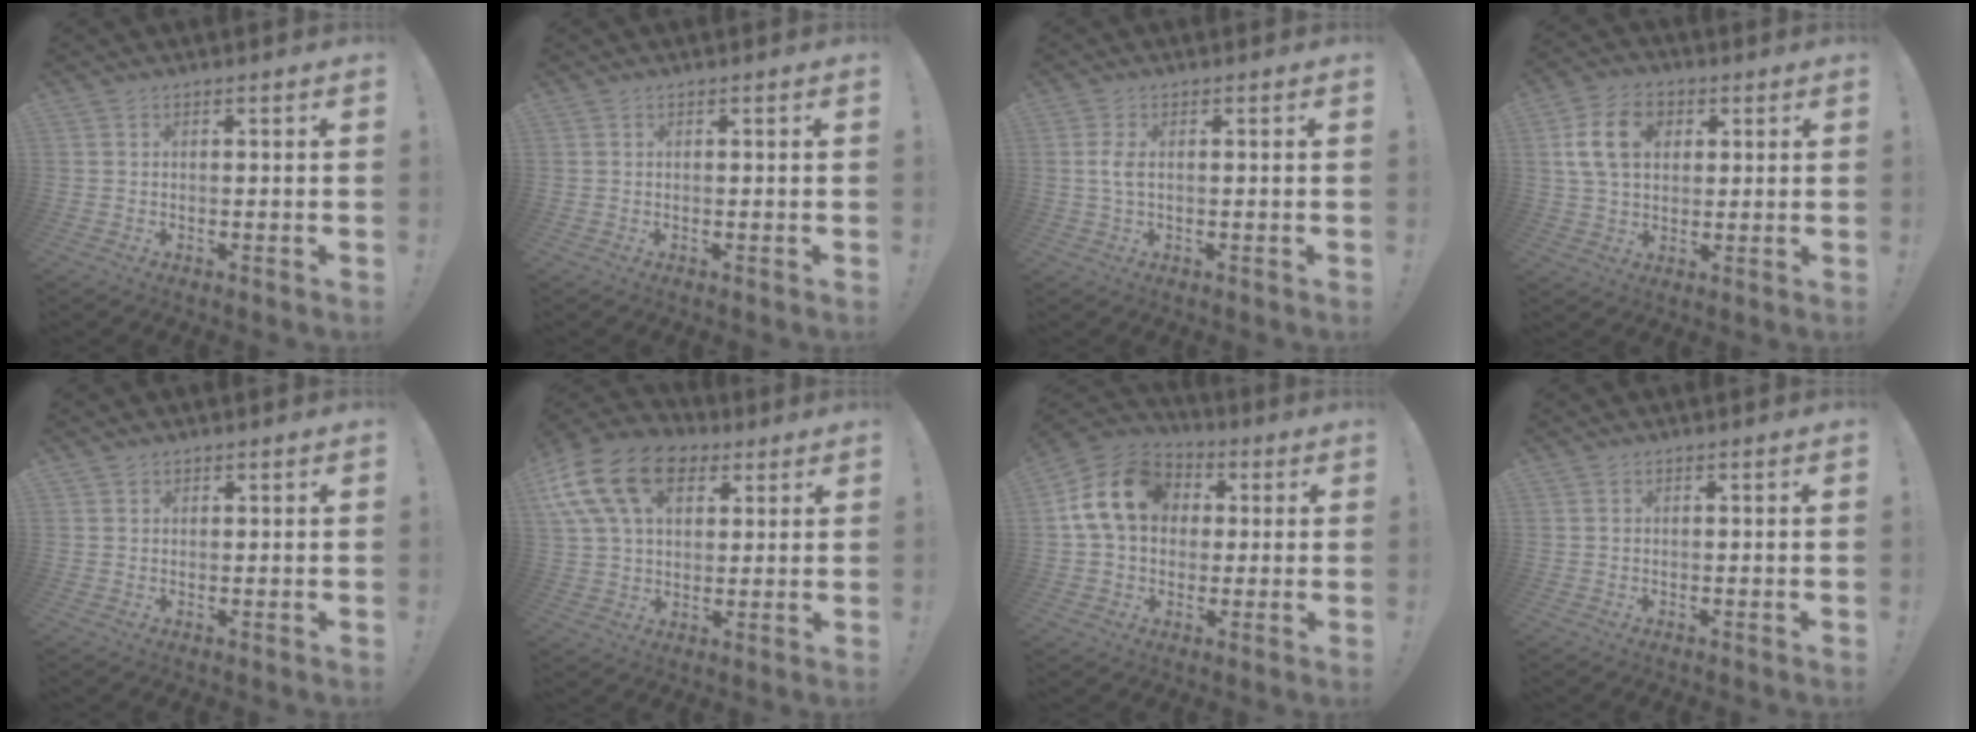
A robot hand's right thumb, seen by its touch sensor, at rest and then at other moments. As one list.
[{"total": 0.0}, {"total": 2.8, "force": [0.3, 0.9, 2.6], "torque": [-0.047, 0.002, 0.004]}, {"total": 13.6, "force": [4.0, 9.7, 8.6], "torque": [-0.152, 0.001, 0.078]}, {"total": 1.0, "force": [0.7, 0.7, 0.1], "torque": [0.008, -0.004, 0.012]}, {"total": 19.2, "force": [8.0, 12.8, 11.9], "torque": [-0.219, -0.030, 0.143]}, {"total": 16.1, "force": [3.3, 12.8, 9.2], "torque": [-0.154, 0.009, 0.067]}, {"total": 0.0}]